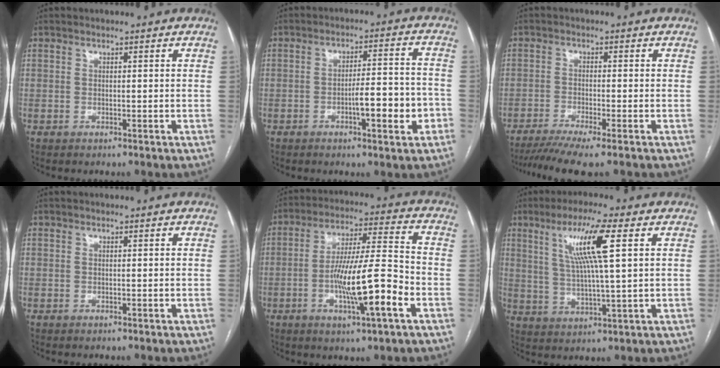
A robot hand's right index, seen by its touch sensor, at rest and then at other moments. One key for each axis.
{"total": 8.5, "fx": -3.2, "fy": 1.6, "fz": 7.7, "tx": -0.113, "ty": 0.016, "tz": -0.043}
{"total": 7.3, "fx": -5.8, "fy": -0.4, "fz": 4.4, "tx": -0.066, "ty": -0.015, "tz": -0.094}
{"total": 0.0}
{"total": 14.1, "fx": -4.6, "fy": 1.0, "fz": 13.3, "tx": -0.231, "ty": 0.001, "tz": -0.077}
{"total": 10.4, "fx": 3.9, "fy": -0.1, "fz": 9.6, "tx": -0.180, "ty": 0.008, "tz": 0.072}